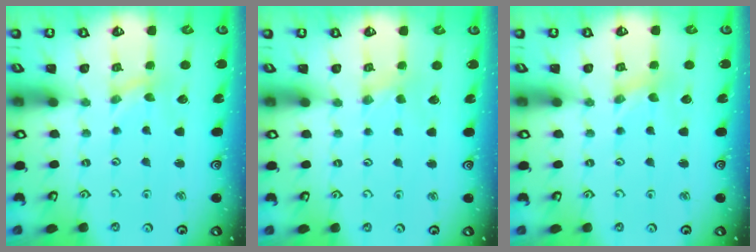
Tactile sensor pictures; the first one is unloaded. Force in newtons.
{"total": 0.0}
{"total": 0.0}